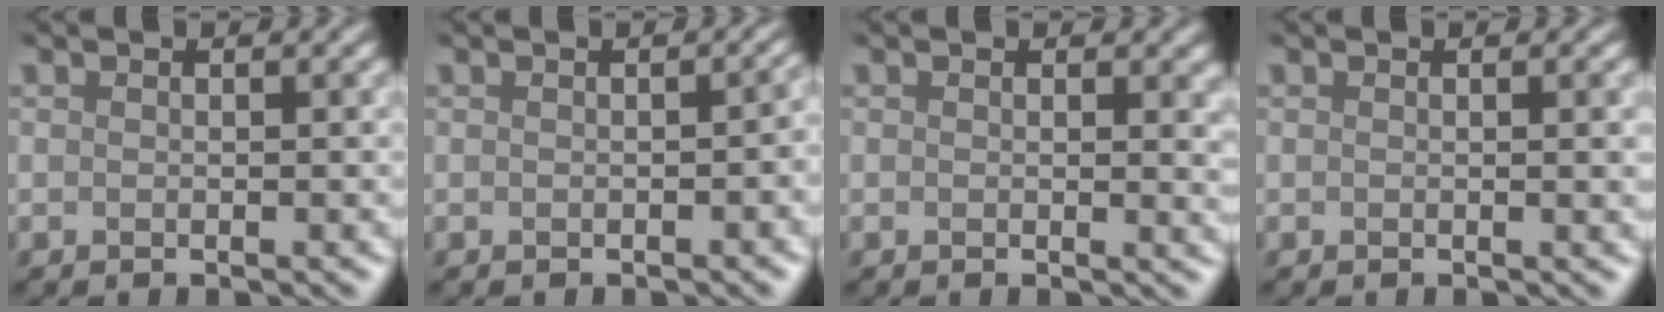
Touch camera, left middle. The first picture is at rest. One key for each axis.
{"total": 1.9, "fx": -0.8, "fy": 0.8, "fz": 1.5, "tx": -0.006, "ty": 0.004, "tz": -0.008}
{"total": 1.1, "fx": 0.5, "fy": 0.4, "fz": 0.9, "tx": -0.011, "ty": -0.004, "tz": 0.005}
{"total": 1.4, "fx": 0.3, "fy": 0.6, "fz": 1.2, "tx": -0.002, "ty": -0.002, "tz": -0.004}